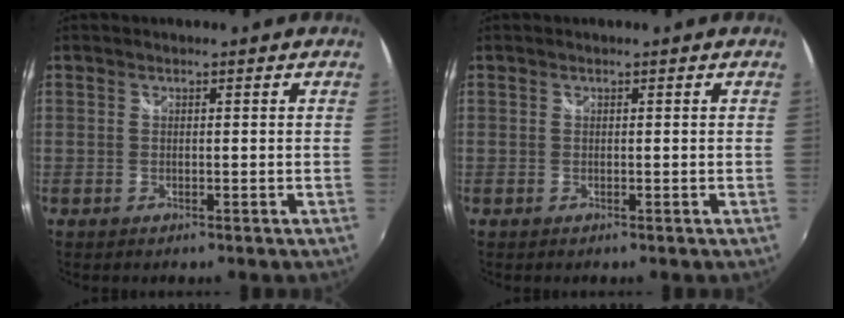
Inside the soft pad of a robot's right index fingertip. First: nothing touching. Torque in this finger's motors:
{"motor_torque": [0.00, 0.00, 0.01, 0.01]}